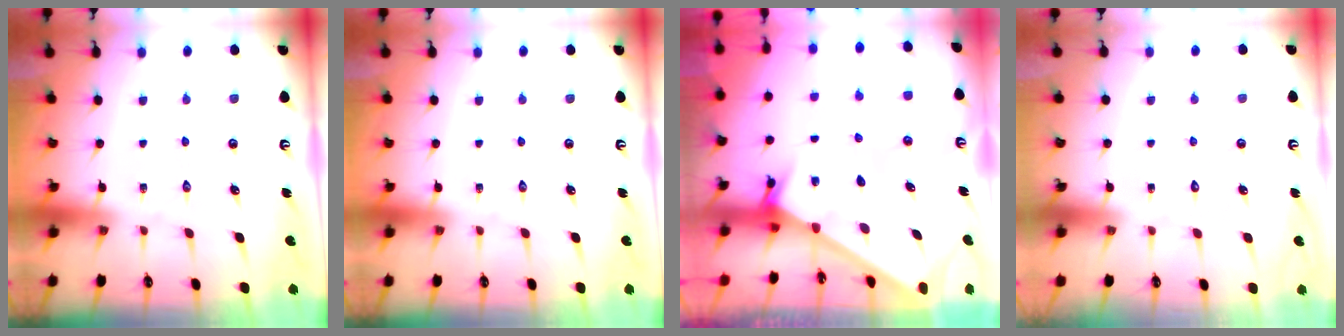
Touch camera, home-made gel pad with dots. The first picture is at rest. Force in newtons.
{"total": 0.0}
{"total": 2.3, "press": 2.3, "slide": 0.2}
{"total": 1.7, "press": 1.7, "slide": 0.1}